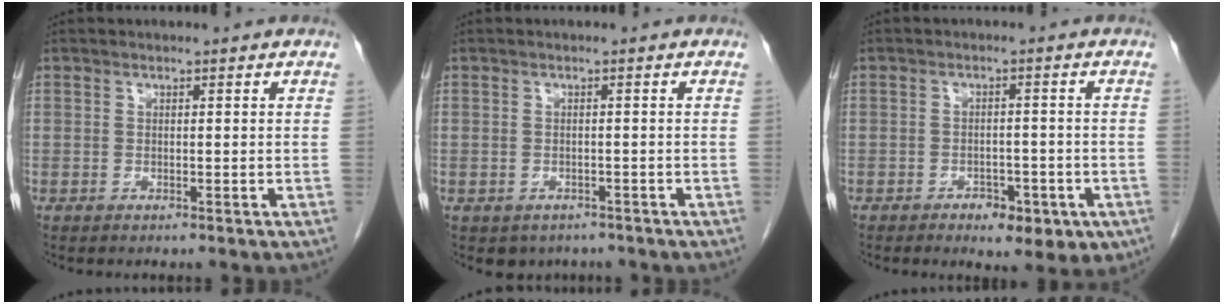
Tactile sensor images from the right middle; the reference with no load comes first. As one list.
[{"total": 3.2, "force": [-2.4, 2.0, 0.5], "torque": [-0.003, 0.004, -0.030]}, {"total": 6.3, "force": [-3.2, 3.2, 4.3], "torque": [-0.049, 0.006, -0.035]}]